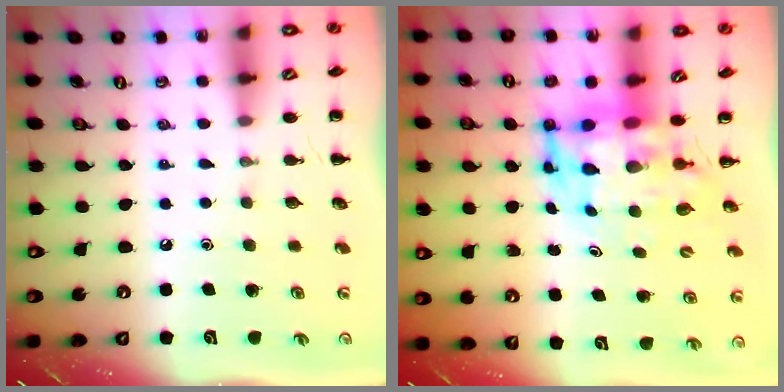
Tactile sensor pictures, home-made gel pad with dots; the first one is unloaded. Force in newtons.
{"total": 6.5, "press": 6.2, "slide": 2.0}